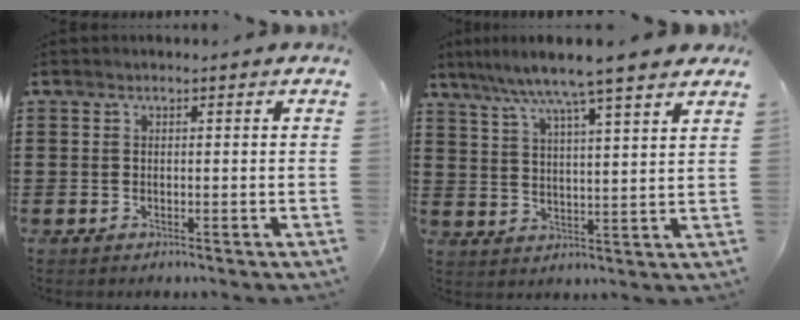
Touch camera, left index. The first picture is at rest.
{"total": 7.6, "force": [6.4, -0.7, 4.1], "torque": [-0.101, -0.028, 0.107]}